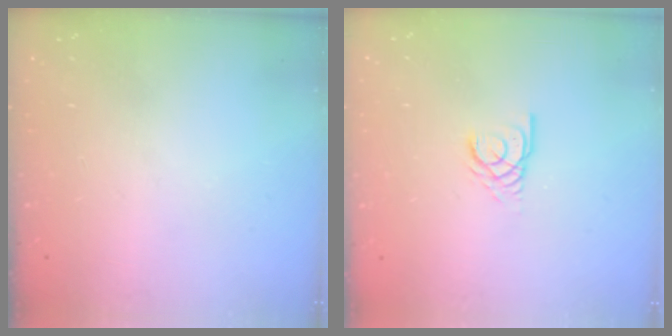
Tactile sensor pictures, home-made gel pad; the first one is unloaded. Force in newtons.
{"total": 2.8, "press": 2.8, "slide": 0.1}